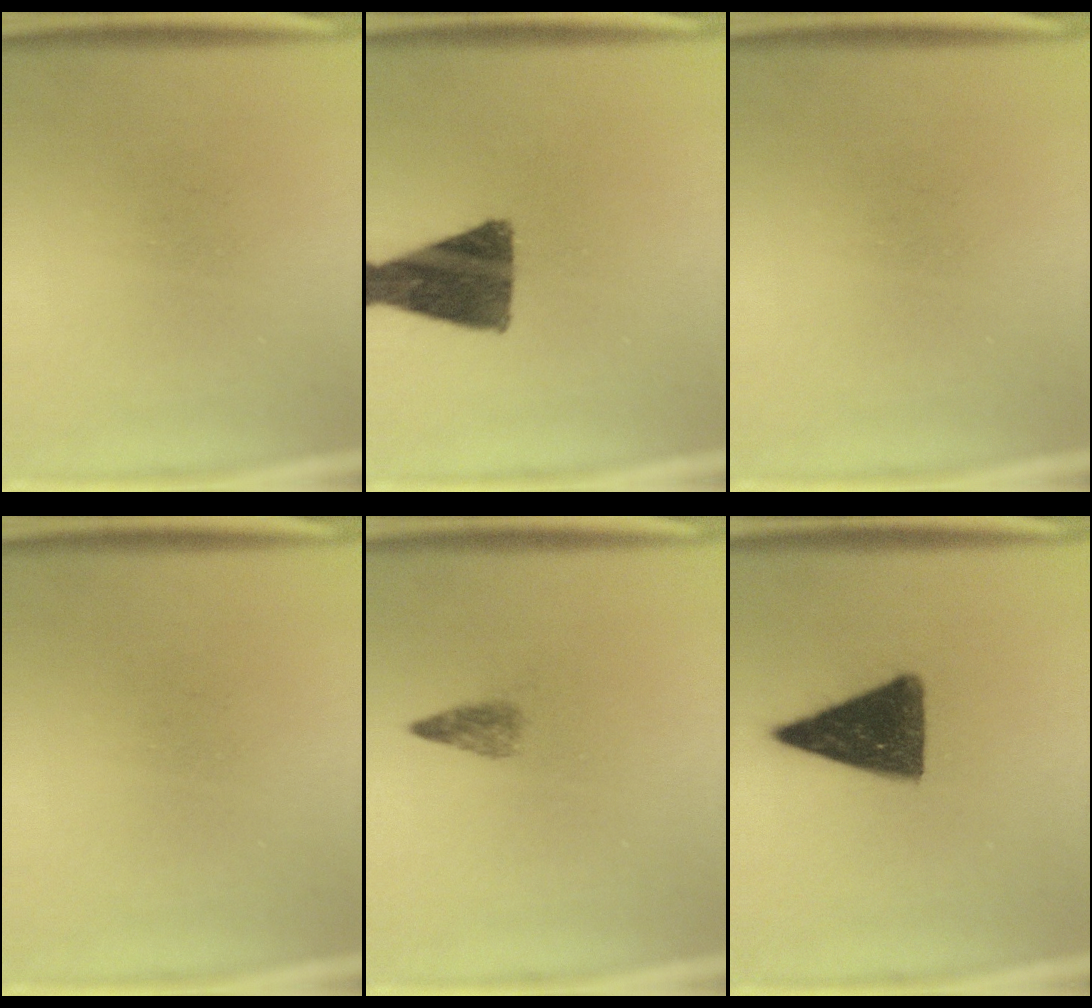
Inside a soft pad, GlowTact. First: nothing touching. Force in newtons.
{"total": 12.4}
{"total": 0.0}
{"total": 0.0}
{"total": 1.8}
{"total": 13.3}